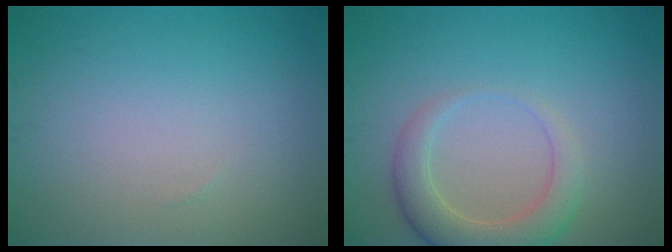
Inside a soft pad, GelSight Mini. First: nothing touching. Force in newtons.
{"total": 4.1, "press": 4.0, "slide": 0.5}